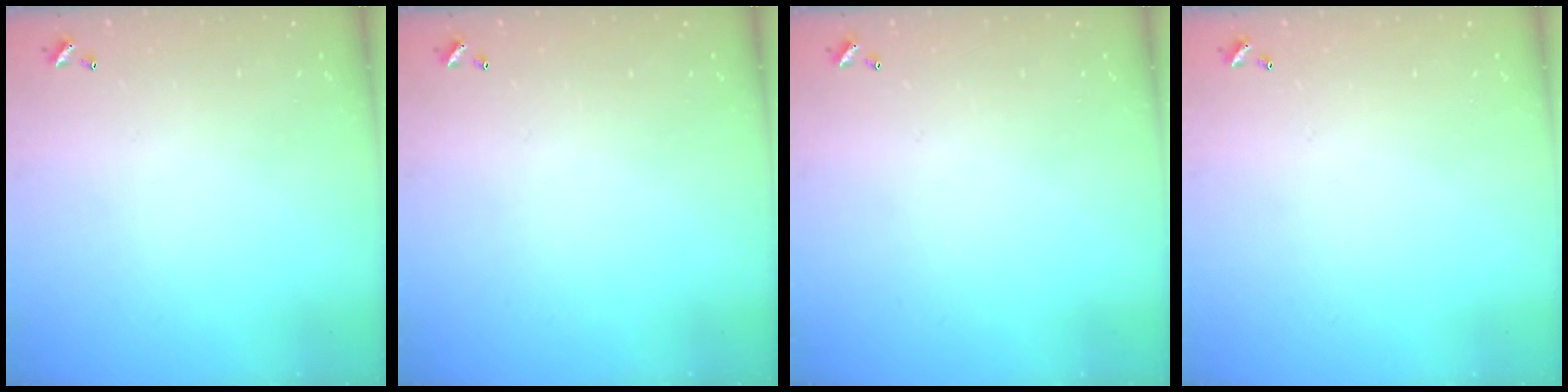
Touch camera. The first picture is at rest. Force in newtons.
{"total": 0.0}
{"total": 0.0}
{"total": 0.0}